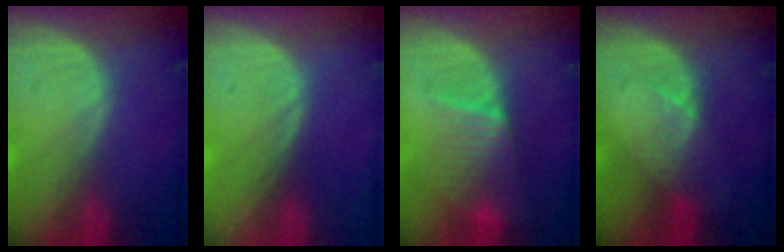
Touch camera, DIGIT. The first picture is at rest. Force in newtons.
{"total": 0.0}
{"total": 6.3, "press": 6.3, "slide": 0.9}
{"total": 3.1, "press": 3.1, "slide": 0.3}